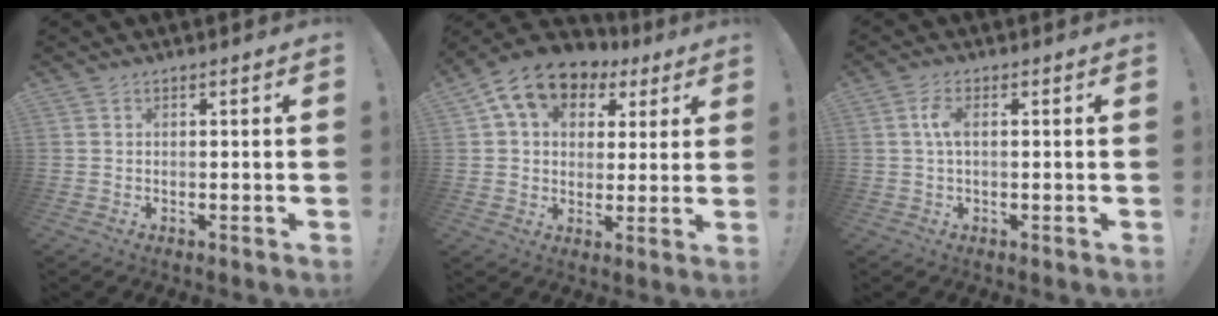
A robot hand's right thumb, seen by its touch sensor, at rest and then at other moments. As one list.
[{"total": 13.1, "force": [6.5, 9.2, 6.7], "torque": [-0.110, -0.026, 0.124]}, {"total": 4.2, "force": [0.2, 1.6, 3.9], "torque": [-0.082, 0.007, 0.003]}]